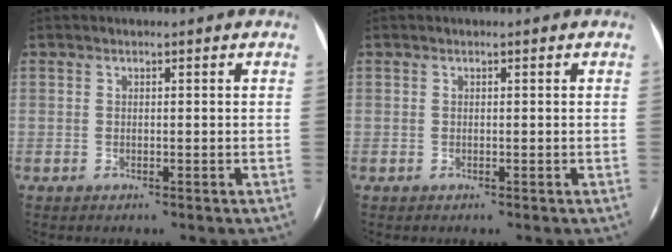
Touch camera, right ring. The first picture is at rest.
{"total": 0.0}